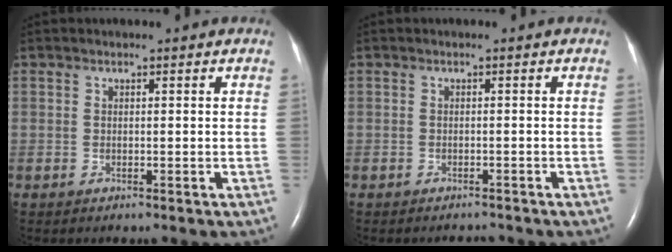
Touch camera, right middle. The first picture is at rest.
{"total": 1.4, "force": [-1.3, 0.3, 0.1], "torque": [-0.005, -0.005, -0.014]}